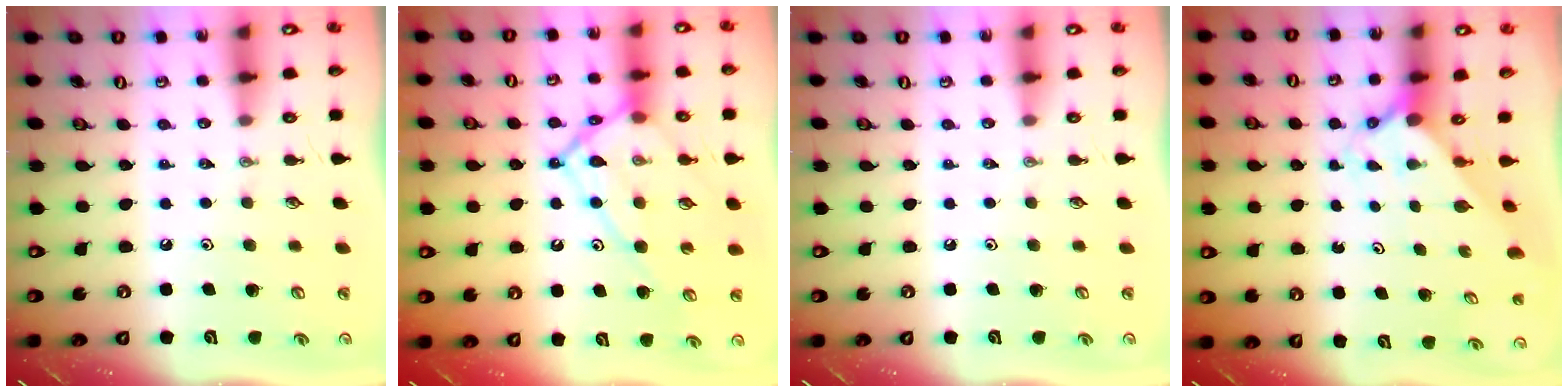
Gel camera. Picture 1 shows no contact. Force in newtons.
{"total": 15.0, "press": 14.9, "slide": 1.7}
{"total": 0.0}
{"total": 1.2, "press": 1.2, "slide": 0.1}